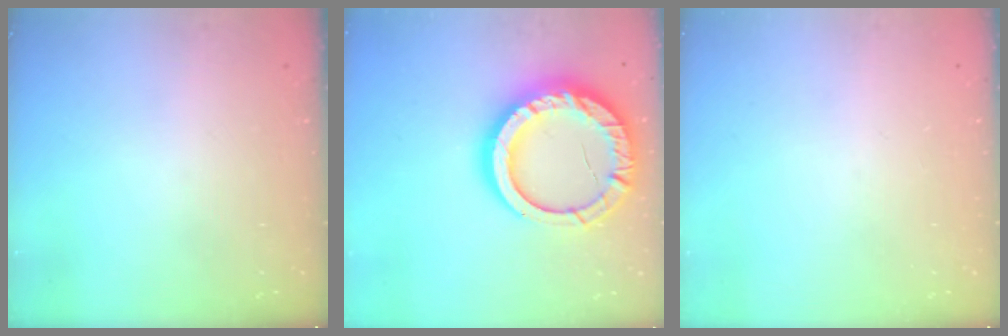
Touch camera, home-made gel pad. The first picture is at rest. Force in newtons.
{"total": 24.5, "press": 24.4, "slide": 2.2}
{"total": 0.0}